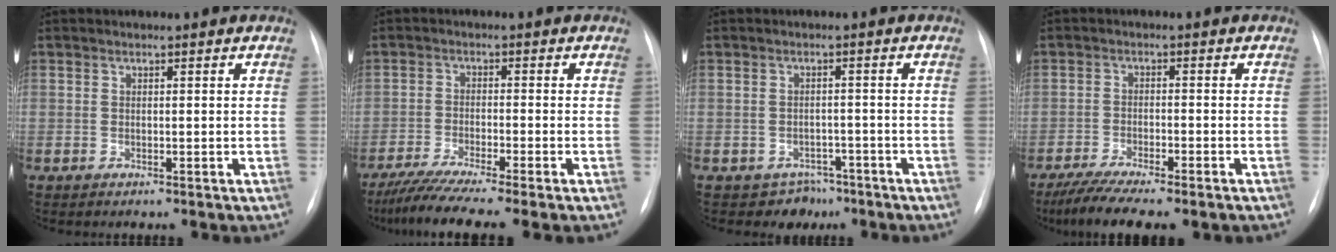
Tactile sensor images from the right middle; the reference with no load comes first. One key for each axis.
{"total": 9.1, "fx": -7.3, "fy": -0.7, "fz": 5.3, "tx": -0.089, "ty": -0.026, "tz": -0.120}
{"total": 4.0, "fx": -2.9, "fy": 2.8, "fz": -0.2, "tx": 0.010, "ty": 0.014, "tz": -0.035}
{"total": 9.3, "fx": -7.4, "fy": 1.4, "fz": 5.5, "tx": -0.090, "ty": -0.015, "tz": -0.116}